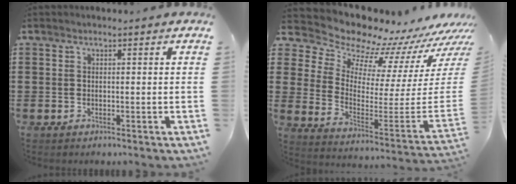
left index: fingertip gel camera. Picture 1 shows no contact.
{"total": 7.5, "force": [7.2, 2.0, -0.2], "torque": [-0.019, -0.103, 0.113]}